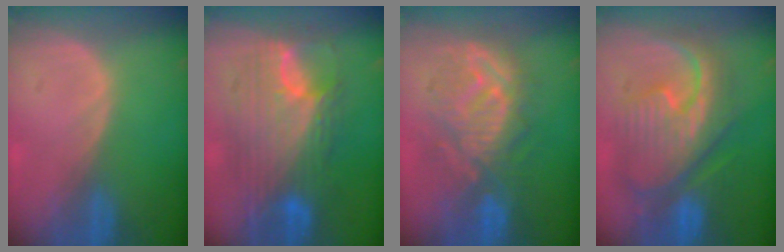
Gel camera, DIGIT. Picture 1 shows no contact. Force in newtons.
{"total": 11.8, "press": 11.7, "slide": 1.1}
{"total": 10.0, "press": 9.8, "slide": 1.4}
{"total": 12.4, "press": 12.4, "slide": 1.4}